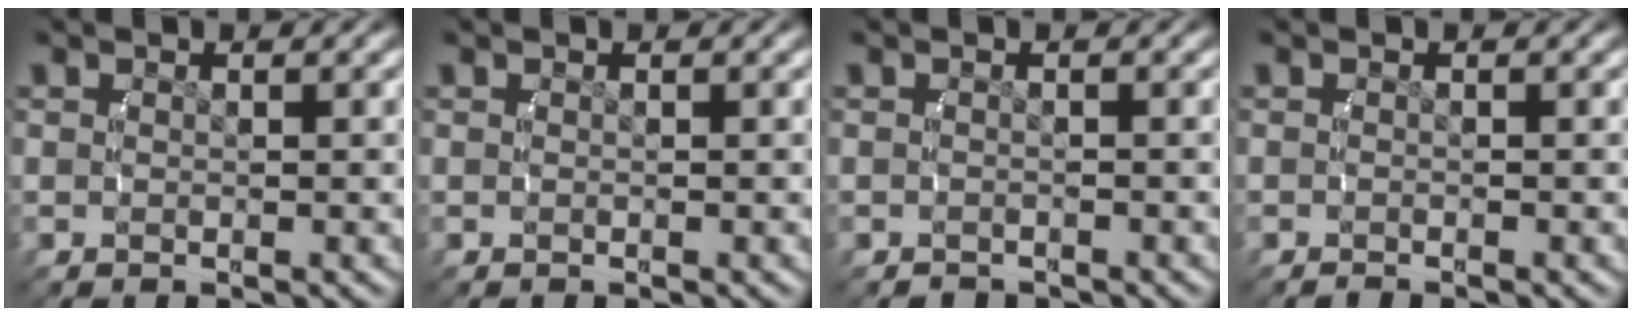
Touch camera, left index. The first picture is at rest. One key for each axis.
{"total": 0.0}
{"total": 1.3, "fx": -1.3, "fy": -0.1, "fz": -0.2, "tx": 0.001, "ty": -0.011, "tz": -0.015}
{"total": 0.7, "fx": -0.6, "fy": -0.4, "fz": -0.1, "tx": 0.000, "ty": -0.005, "tz": -0.009}